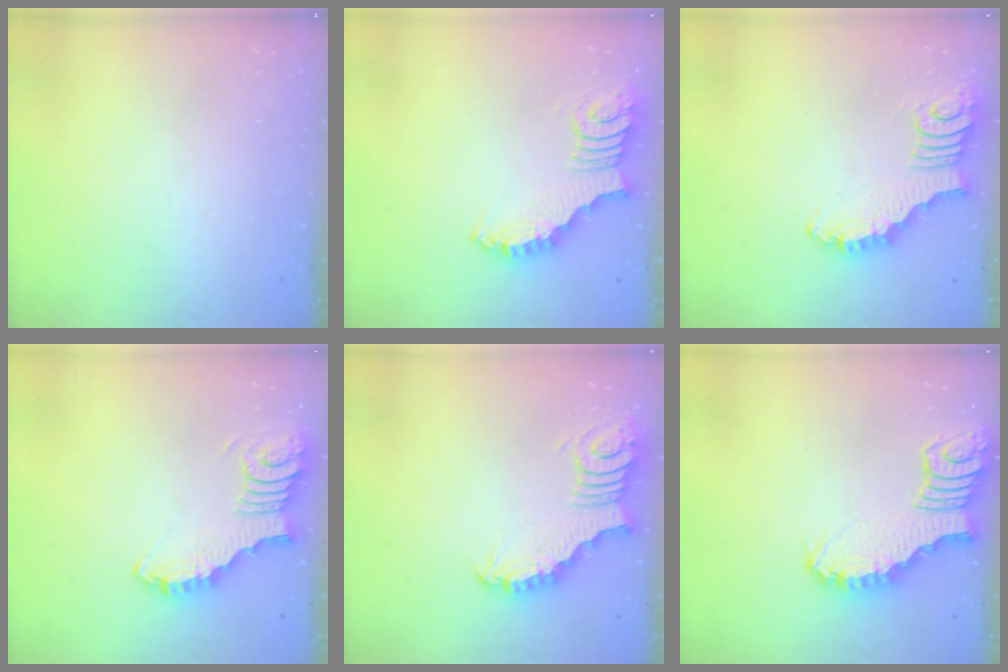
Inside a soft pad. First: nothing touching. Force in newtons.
{"total": 2.6, "press": 2.5, "slide": 0.5}
{"total": 2.8, "press": 2.8, "slide": 0.3}
{"total": 3.0, "press": 2.9, "slide": 0.3}
{"total": 3.6, "press": 3.5, "slide": 0.7}
{"total": 2.1, "press": 2.1, "slide": 0.2}